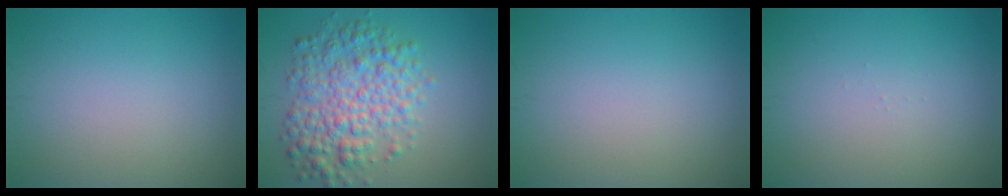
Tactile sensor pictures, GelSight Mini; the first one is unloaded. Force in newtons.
{"total": 6.5, "press": 6.5, "slide": 0.0}
{"total": 0.0}
{"total": 0.0}